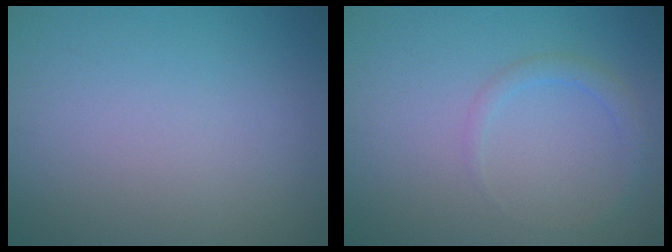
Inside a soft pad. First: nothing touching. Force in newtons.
{"total": 1.5, "press": 1.5, "slide": 0.2}